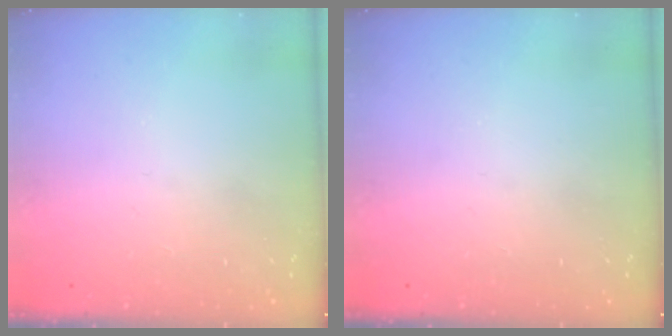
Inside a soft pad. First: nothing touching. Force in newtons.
{"total": 0.0}